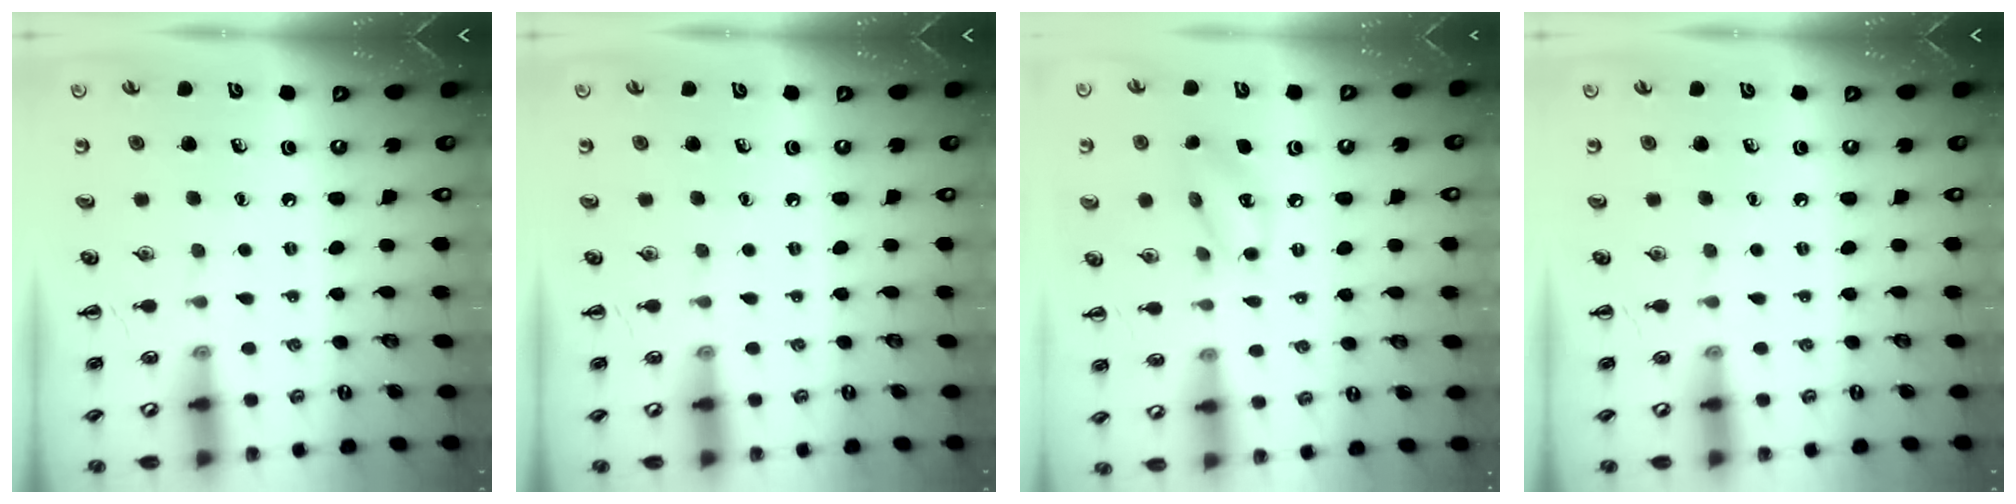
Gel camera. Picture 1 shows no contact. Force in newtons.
{"total": 0.0}
{"total": 9.9, "press": 9.8, "slide": 1.3}
{"total": 0.0}